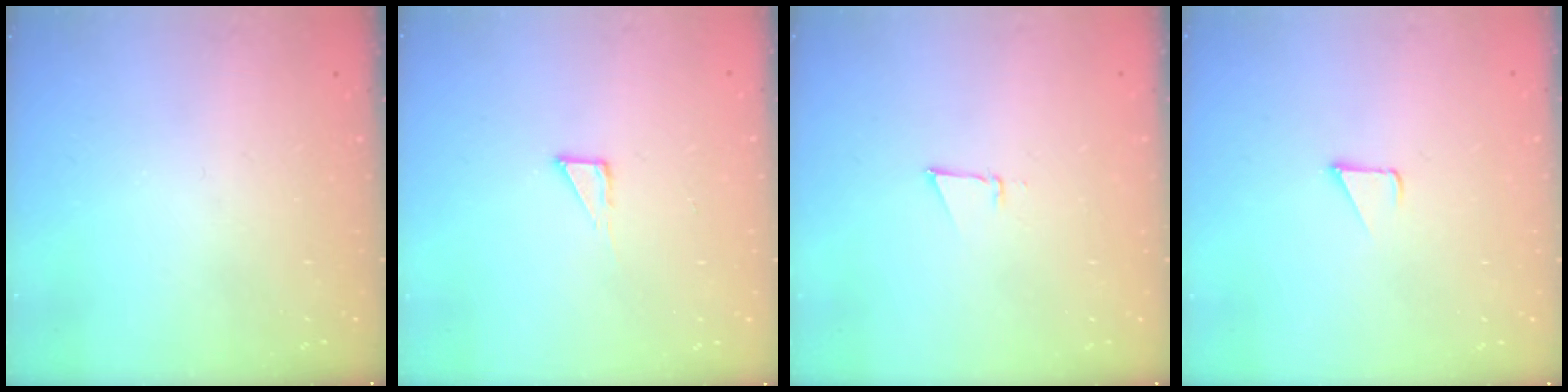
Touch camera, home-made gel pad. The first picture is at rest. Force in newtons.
{"total": 3.1, "press": 3.1, "slide": 0.2}
{"total": 3.3, "press": 3.3, "slide": 0.6}
{"total": 1.6, "press": 1.6, "slide": 0.1}